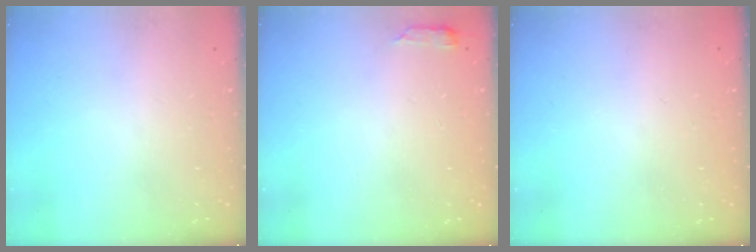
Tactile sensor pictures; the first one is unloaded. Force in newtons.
{"total": 2.9, "press": 2.8, "slide": 0.6}
{"total": 0.0}